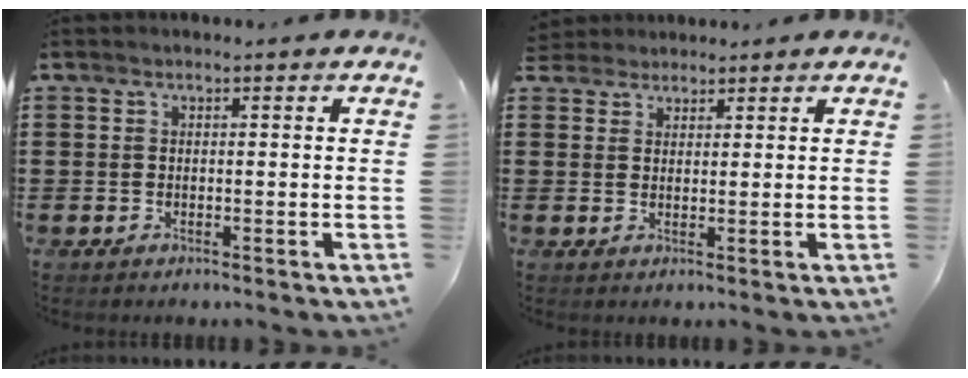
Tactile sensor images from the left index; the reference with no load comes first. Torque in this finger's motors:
{"motor_torque": [0.00, -0.02, -0.01, -0.04]}